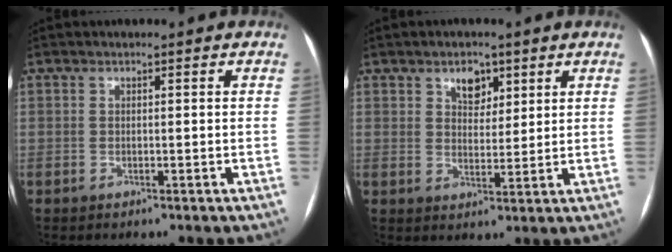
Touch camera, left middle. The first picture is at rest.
{"total": 4.2, "force": [2.5, 2.6, 2.1], "torque": [-0.031, 0.004, 0.043]}